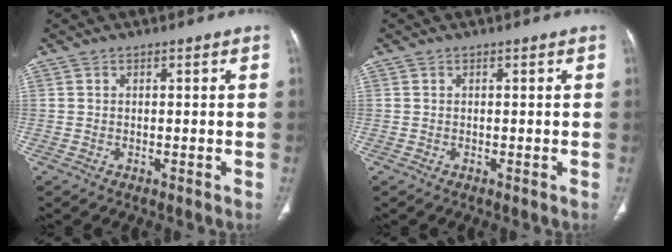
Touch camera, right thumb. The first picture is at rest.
{"total": 0.0}